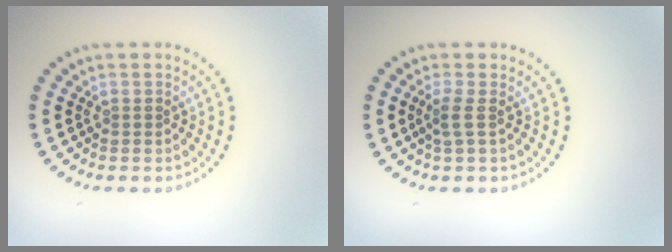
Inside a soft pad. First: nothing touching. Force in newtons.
{"total": 1.6, "press": 1.1, "slide": 1.1}